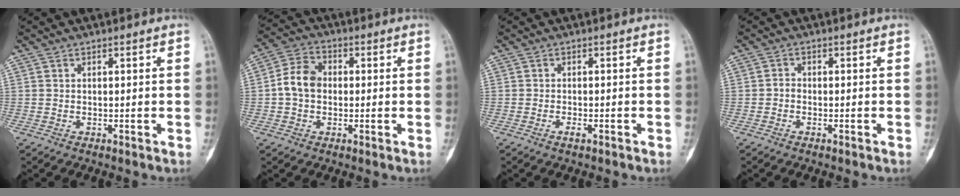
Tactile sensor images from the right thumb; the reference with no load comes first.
{"total": 7.0, "force": [-0.2, 5.4, 4.4], "torque": [-0.075, 0.021, -0.014]}
{"total": 1.1, "force": [-0.7, 0.4, 0.7], "torque": [-0.016, 0.002, -0.014]}
{"total": 1.0, "force": [-0.5, 0.7, 0.5], "torque": [-0.007, 0.004, -0.016]}